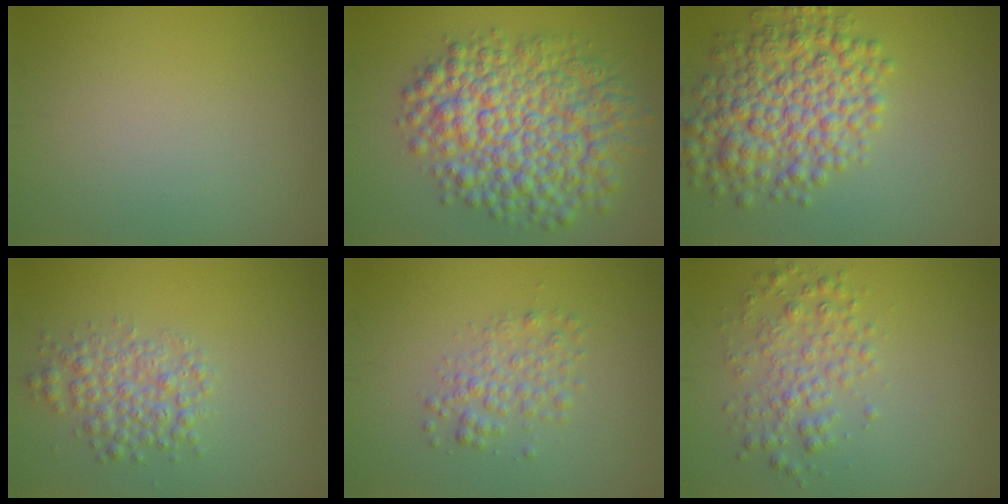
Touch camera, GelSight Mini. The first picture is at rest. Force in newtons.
{"total": 10.1, "press": 10.1, "slide": 0.2}
{"total": 7.5, "press": 7.5, "slide": 0.1}
{"total": 3.2, "press": 3.1, "slide": 0.1}
{"total": 2.3, "press": 2.3, "slide": 0.1}
{"total": 3.0, "press": 3.0, "slide": 0.0}